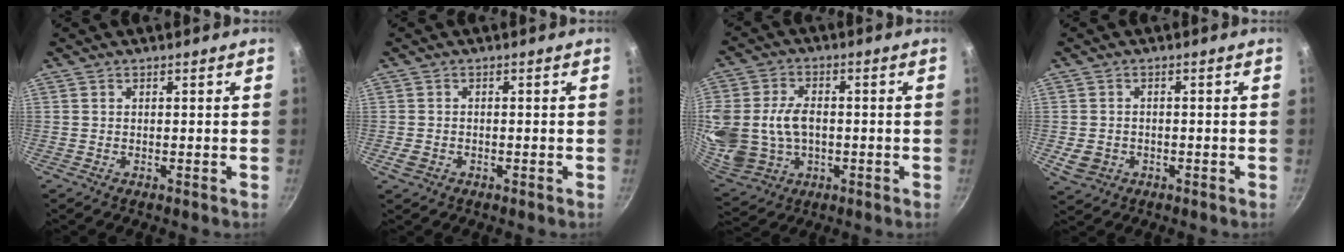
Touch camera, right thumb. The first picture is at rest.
{"total": 2.3, "force": [-1.0, 1.7, 1.2], "torque": [-0.024, 0.005, -0.016]}
{"total": 19.3, "force": [-0.4, 14.8, 12.3], "torque": [-0.283, 0.018, 0.010]}
{"total": 4.5, "force": [-1.2, 3.8, 2.2], "torque": [-0.041, 0.008, -0.014]}